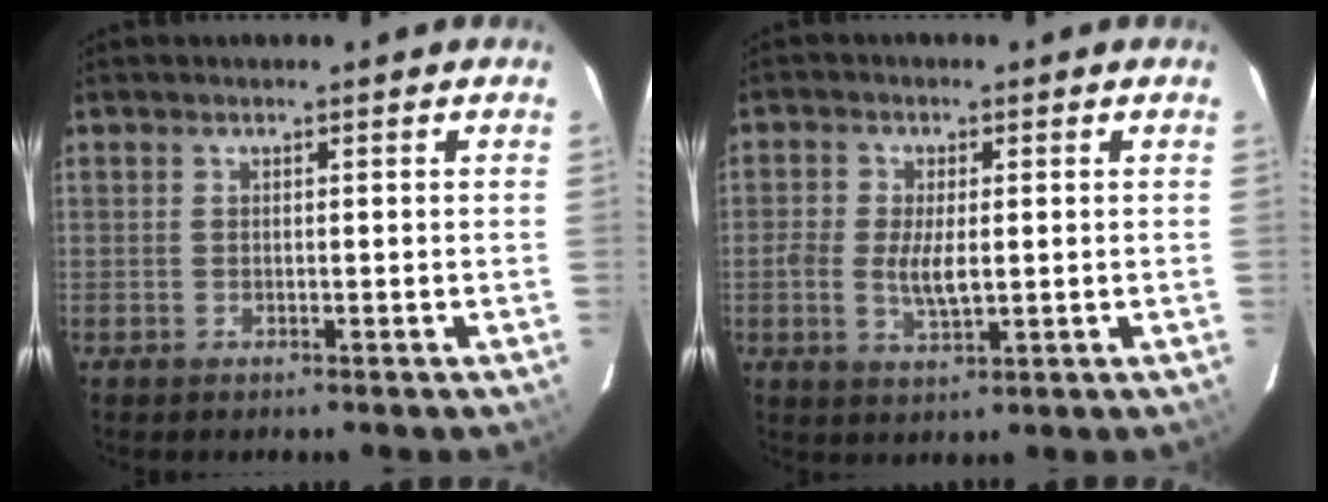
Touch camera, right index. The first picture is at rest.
{"total": 5.4, "force": [-0.5, 2.7, 4.7], "torque": [-0.100, -0.005, -0.013]}